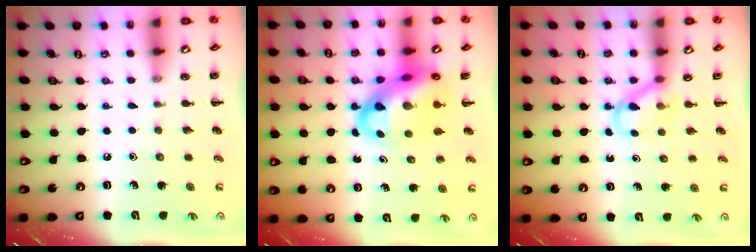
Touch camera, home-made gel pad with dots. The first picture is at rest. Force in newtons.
{"total": 14.5, "press": 14.0, "slide": 3.5}
{"total": 4.0, "press": 3.9, "slide": 1.0}